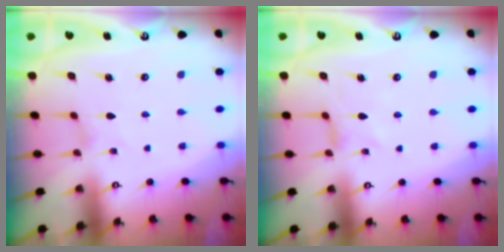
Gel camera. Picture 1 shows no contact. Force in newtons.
{"total": 0.0}